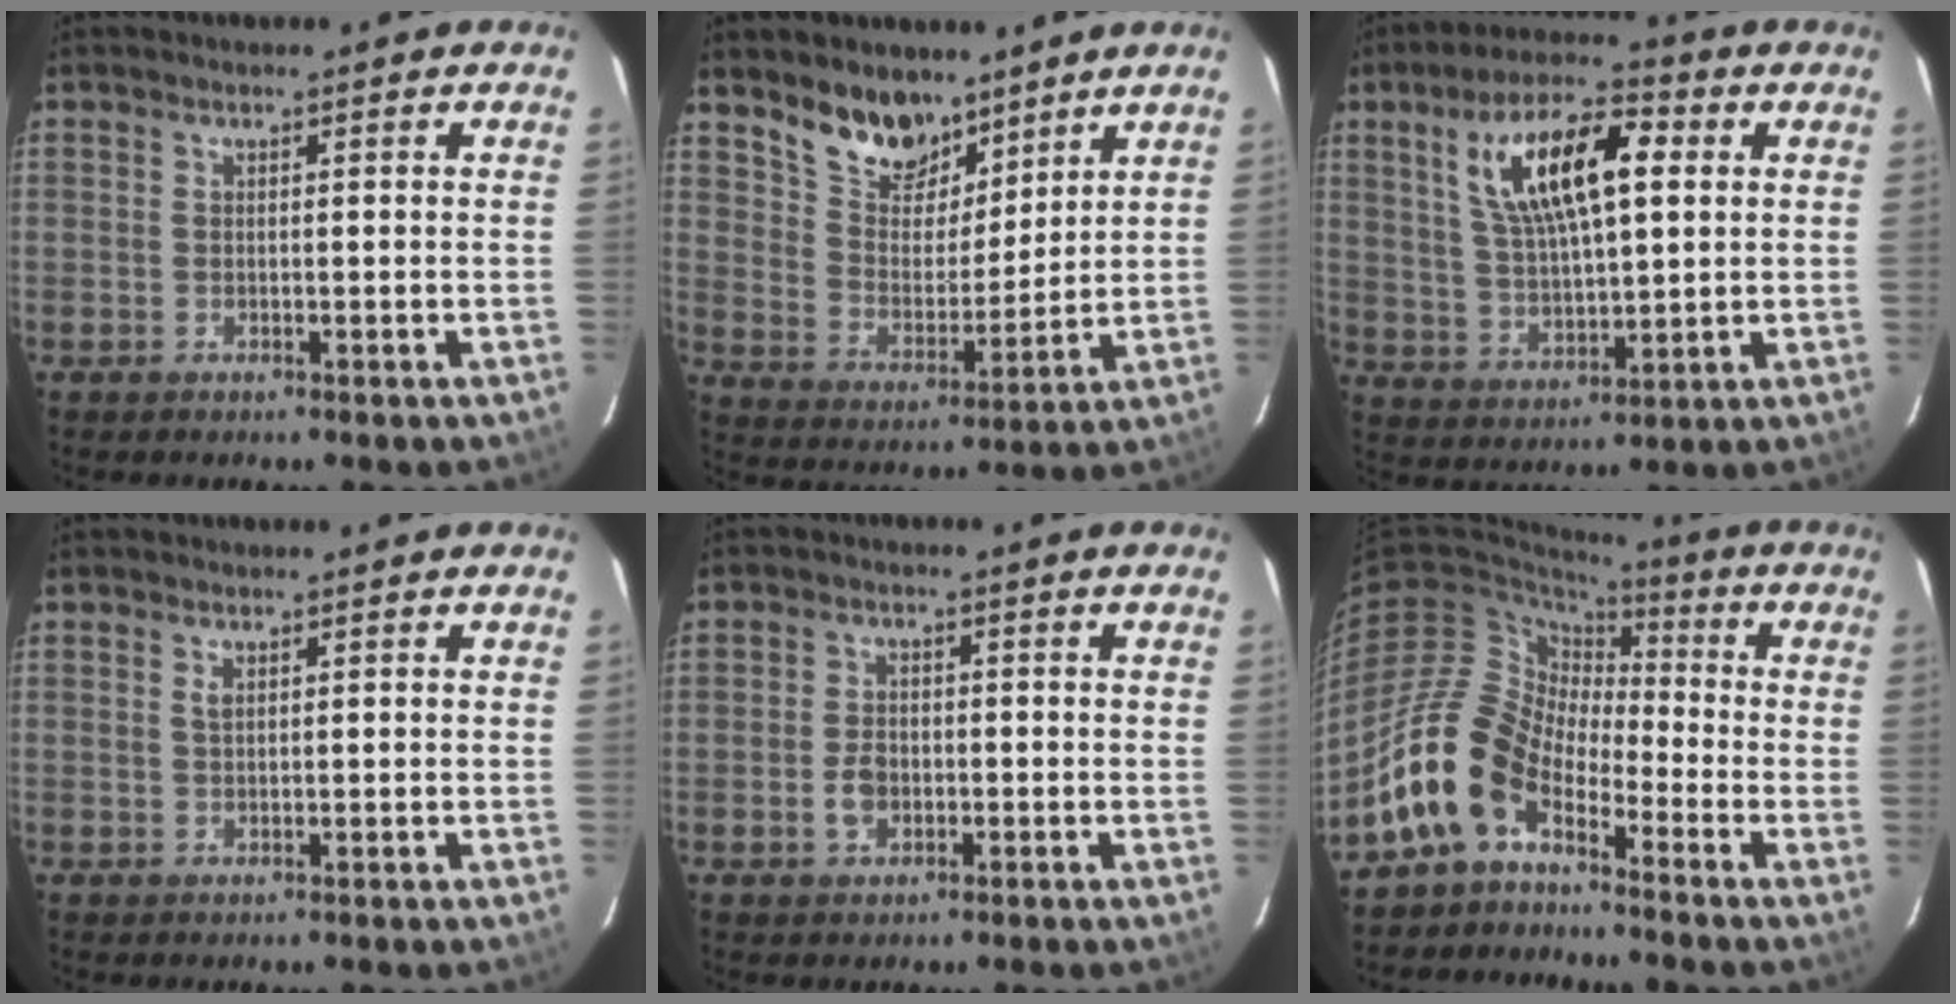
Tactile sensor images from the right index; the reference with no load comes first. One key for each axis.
{"total": 11.1, "fx": 8.5, "fy": 5.5, "fz": 4.4, "tx": -0.086, "ty": 0.009, "tz": 0.162}
{"total": 15.8, "fx": 5.0, "fy": 5.9, "fz": 13.8, "tx": -0.247, "ty": 0.021, "tz": 0.094}
{"total": 0.8, "fx": 0.4, "fy": 0.3, "fz": 0.6, "tx": -0.012, "ty": 0.002, "tz": 0.008}
{"total": 3.6, "fx": -1.2, "fy": 2.5, "fz": 2.2, "tx": -0.045, "ty": 0.003, "tz": -0.020}
{"total": 12.9, "fx": -7.6, "fy": 7.4, "fz": 7.3, "tx": -0.140, "ty": 0.020, "tz": -0.162}